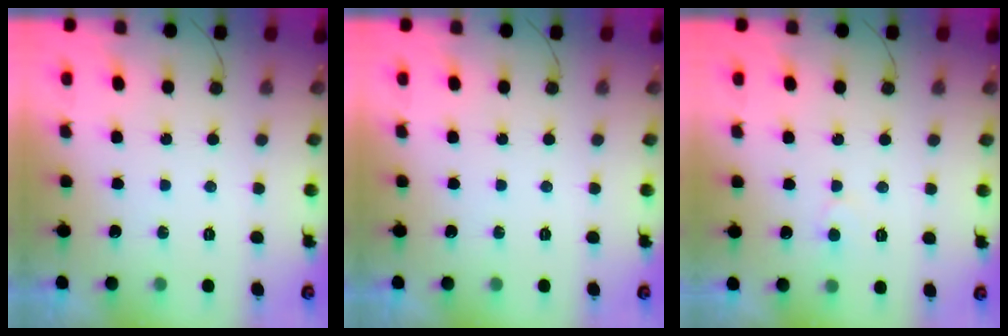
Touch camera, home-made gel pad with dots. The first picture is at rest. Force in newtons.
{"total": 0.0}
{"total": 6.1, "press": 6.1, "slide": 0.4}